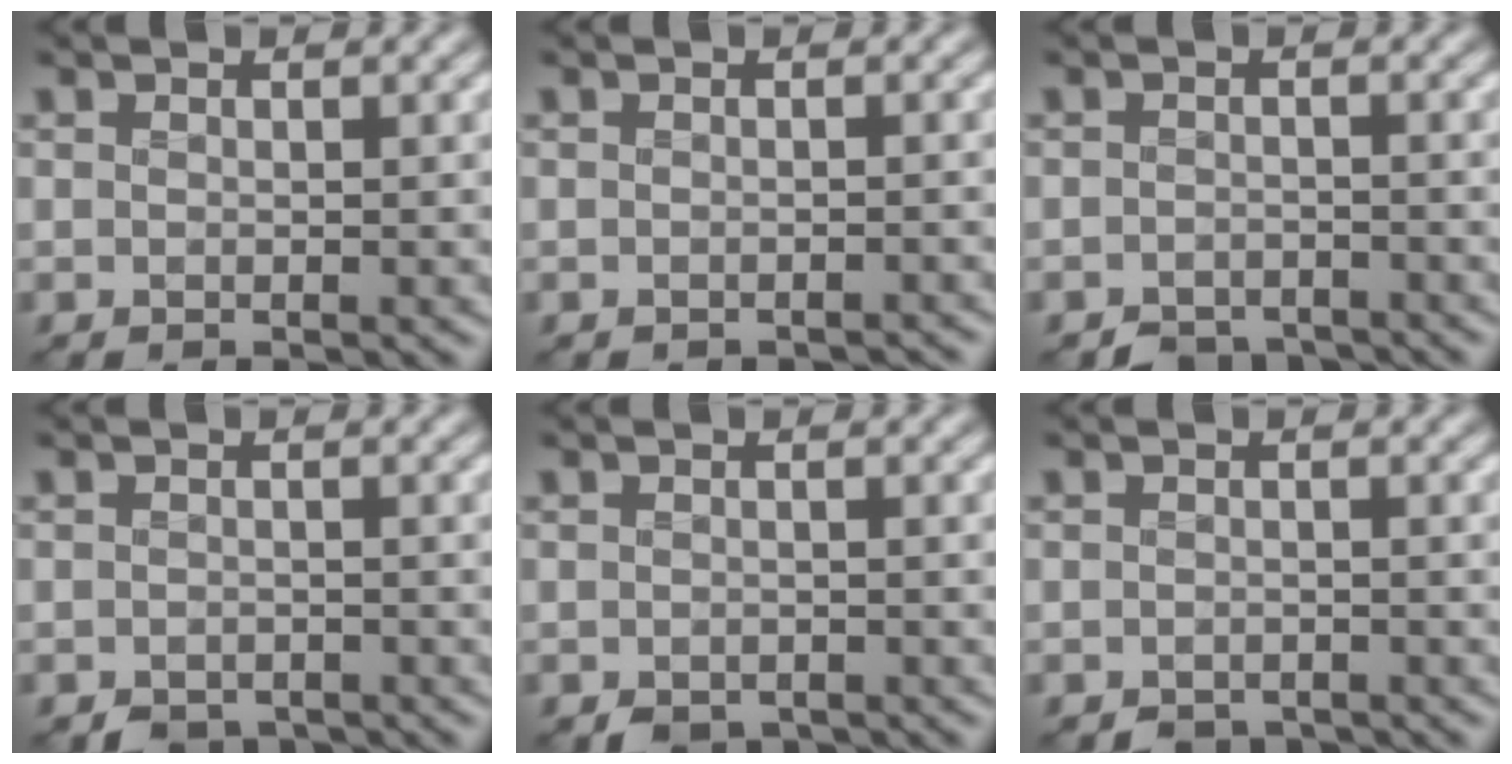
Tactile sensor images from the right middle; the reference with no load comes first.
{"total": 0.8, "force": [-0.8, 0.2, 0.0], "torque": [-0.001, -0.007, -0.012]}
{"total": 2.7, "force": [-2.6, 0.6, 0.0], "torque": [0.004, -0.002, -0.043]}
{"total": 2.2, "force": [-2.0, 0.7, 0.2], "torque": [-0.002, -0.008, -0.032]}
{"total": 2.0, "force": [-1.8, 0.8, 0.4], "torque": [-0.009, -0.008, -0.026]}
{"total": 1.9, "force": [-1.8, 0.4, 0.0], "torque": [0.001, -0.005, -0.029]}